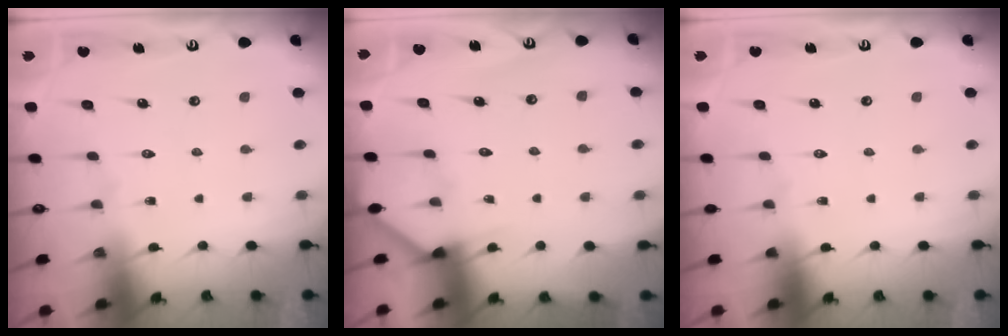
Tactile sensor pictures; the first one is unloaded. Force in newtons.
{"total": 2.6, "press": 2.6, "slide": 0.1}
{"total": 0.0}